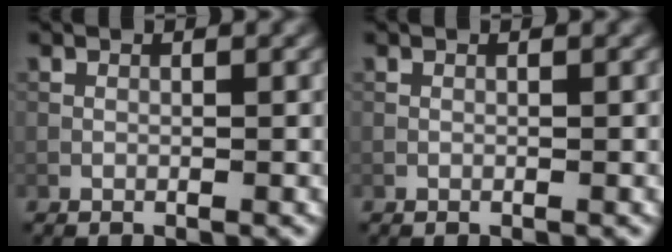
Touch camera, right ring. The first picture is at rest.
{"total": 0.0}